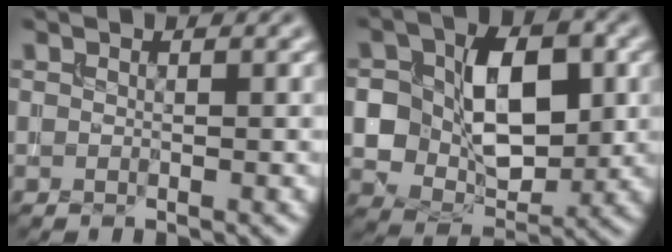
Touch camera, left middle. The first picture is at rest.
{"total": 9.7, "force": [0.7, 6.6, 7.1], "torque": [-0.113, -0.004, 0.023]}